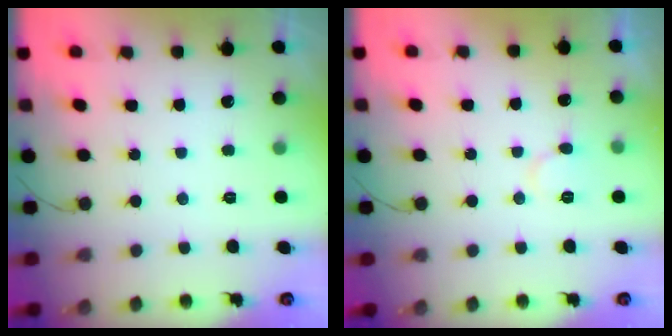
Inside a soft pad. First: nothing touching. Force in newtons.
{"total": 6.4, "press": 6.4, "slide": 0.6}